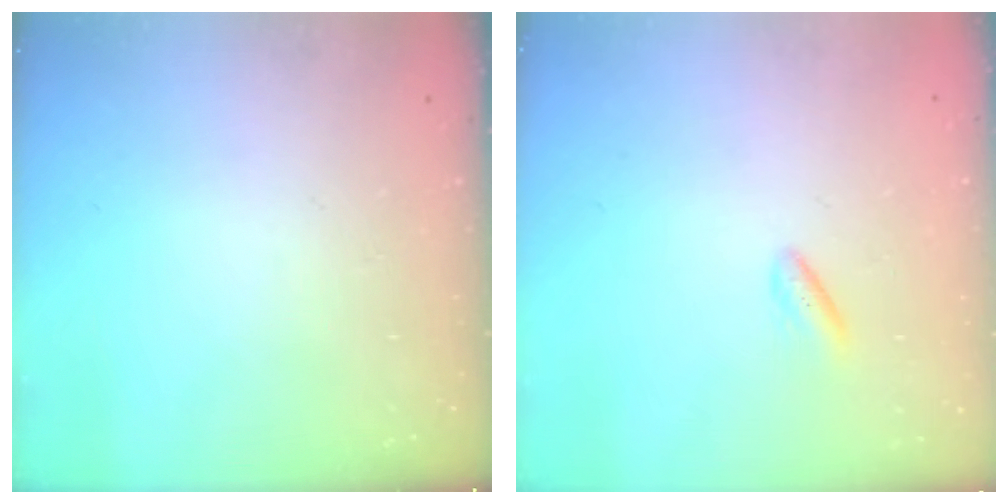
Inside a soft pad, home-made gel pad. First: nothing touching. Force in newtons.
{"total": 2.0, "press": 1.8, "slide": 1.0}